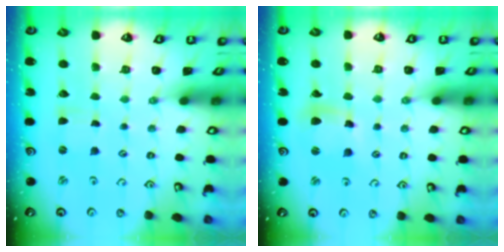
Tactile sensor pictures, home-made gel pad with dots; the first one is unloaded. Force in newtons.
{"total": 8.1, "press": 8.0, "slide": 1.0}